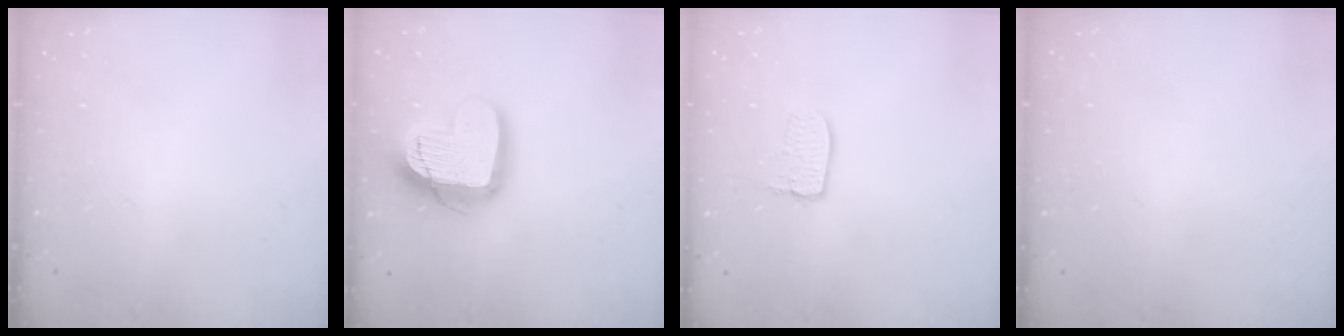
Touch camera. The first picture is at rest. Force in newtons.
{"total": 17.4, "press": 17.4, "slide": 1.4}
{"total": 6.1, "press": 6.1, "slide": 0.5}
{"total": 0.0}